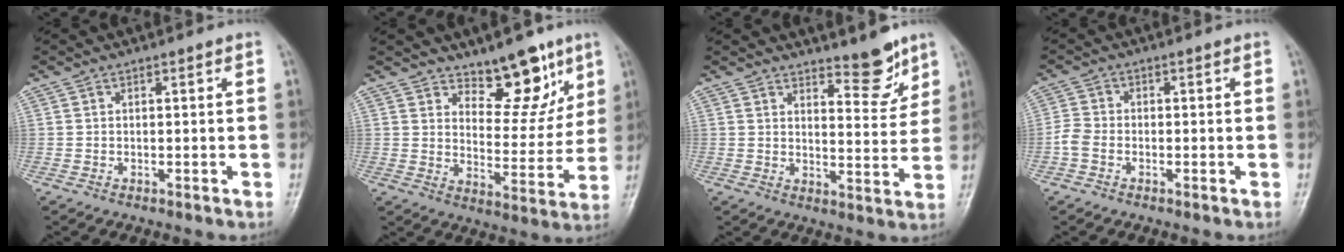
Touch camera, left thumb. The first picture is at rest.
{"total": 11.6, "force": [8.0, 5.6, 6.2], "torque": [-0.042, -0.059, 0.129]}
{"total": 7.0, "force": [5.5, 2.2, 3.7], "torque": [-0.030, -0.049, 0.082]}
{"total": 3.0, "force": [-1.3, 2.2, 1.7], "torque": [-0.037, 0.004, -0.033]}